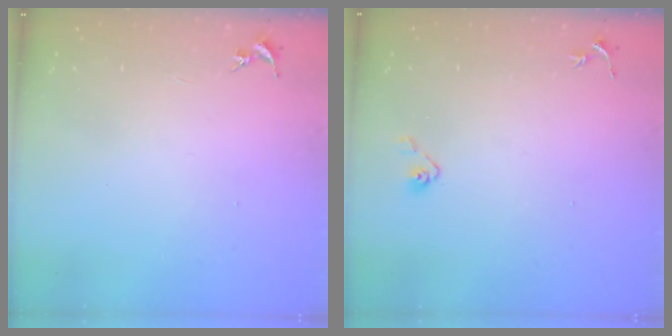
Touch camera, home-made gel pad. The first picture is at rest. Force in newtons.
{"total": 4.1, "press": 3.9, "slide": 1.2}